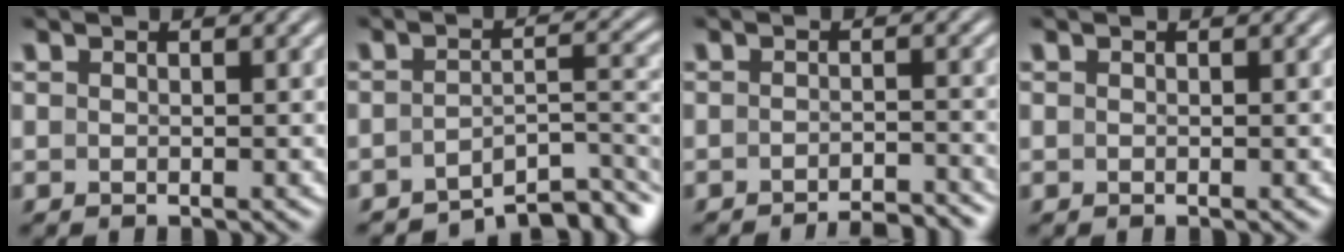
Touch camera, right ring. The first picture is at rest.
{"total": 9.1, "force": [-7.4, 3.1, 4.4], "torque": [-0.039, -0.015, -0.107]}
{"total": 4.3, "force": [-4.2, 0.3, 0.8], "torque": [-0.008, -0.012, -0.063]}
{"total": 0.0}